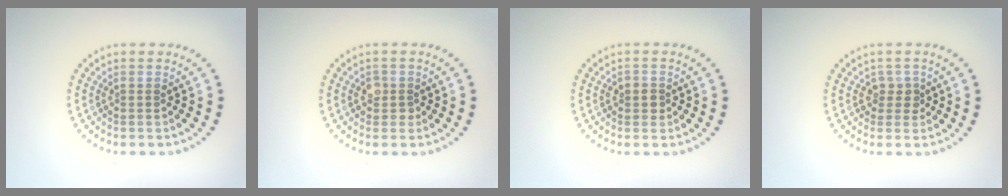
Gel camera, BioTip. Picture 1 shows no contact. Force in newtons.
{"total": 1.5, "press": 1.3, "slide": 0.6}
{"total": 1.5, "press": 1.3, "slide": 0.6}
{"total": 1.5, "press": 1.2, "slide": 0.9}